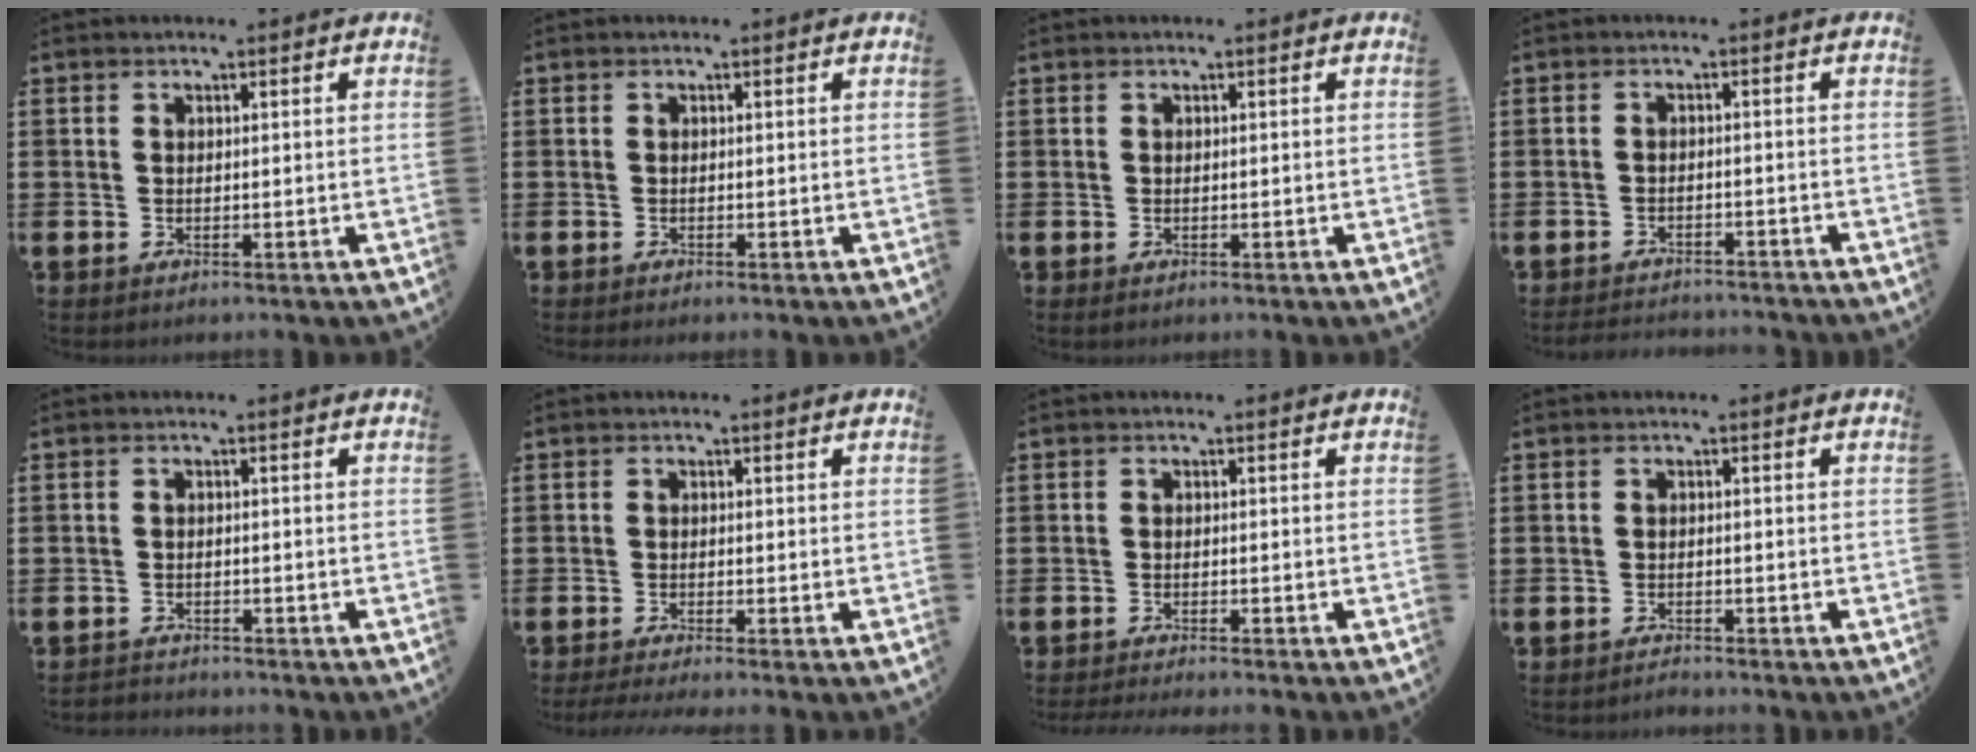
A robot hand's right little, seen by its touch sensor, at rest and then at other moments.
{"total": 0.0}
{"total": 0.0}
{"total": 2.1, "force": [-2.1, 0.0, -0.1], "torque": [-0.003, 0.002, -0.045]}
{"total": 1.1, "force": [-1.1, 0.1, -0.2], "torque": [0.000, 0.003, -0.023]}
{"total": 1.0, "force": [-0.6, 0.0, 0.8], "torque": [-0.012, -0.002, -0.011]}
{"total": 0.8, "force": [-0.8, -0.1, 0.2], "torque": [-0.003, -0.003, -0.015]}
{"total": 0.7, "force": [-0.7, 0.0, -0.2], "torque": [0.008, -0.006, -0.016]}